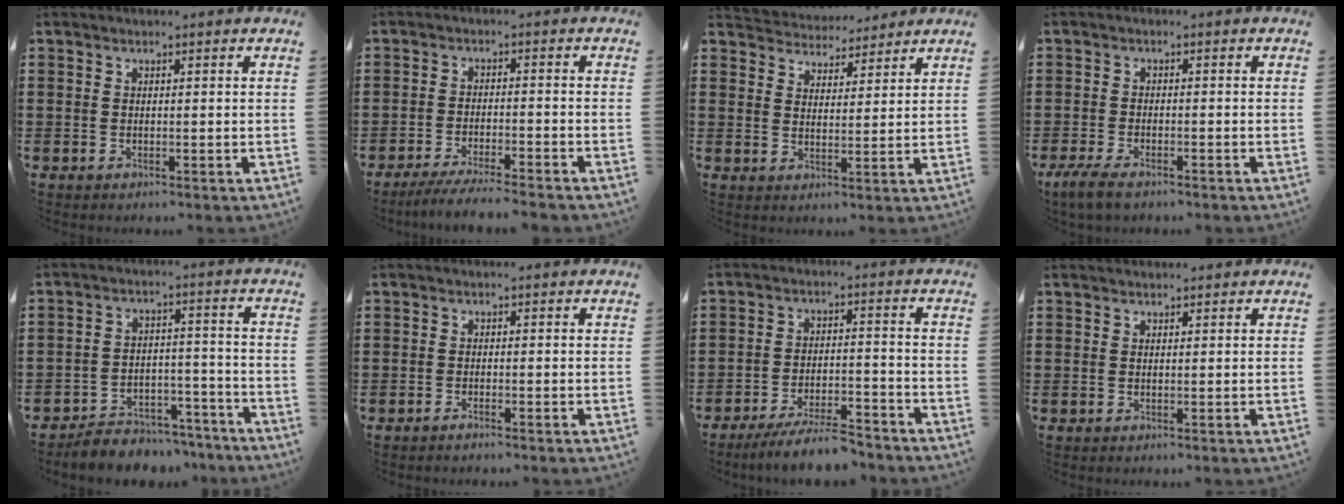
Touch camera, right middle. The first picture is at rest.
{"total": 4.3, "force": [-4.0, -0.3, 1.5], "torque": [-0.033, -0.010, -0.077]}
{"total": 4.4, "force": [4.1, 1.5, -0.6], "torque": [-0.011, -0.022, 0.075]}
{"total": 2.9, "force": [-2.1, 0.8, 1.8], "torque": [-0.055, -0.006, -0.046]}
{"total": 5.7, "force": [-5.5, 1.3, 0.6], "torque": [-0.007, 0.022, -0.108]}
{"total": 0.8, "force": [-0.7, 0.0, 0.4], "torque": [-0.008, -0.003, -0.014]}
{"total": 6.5, "force": [-5.8, 0.5, 2.8], "torque": [-0.055, -0.006, -0.109]}
{"total": 0.6, "force": [0.5, 0.4, -0.1], "torque": [0.001, 0.001, 0.010]}